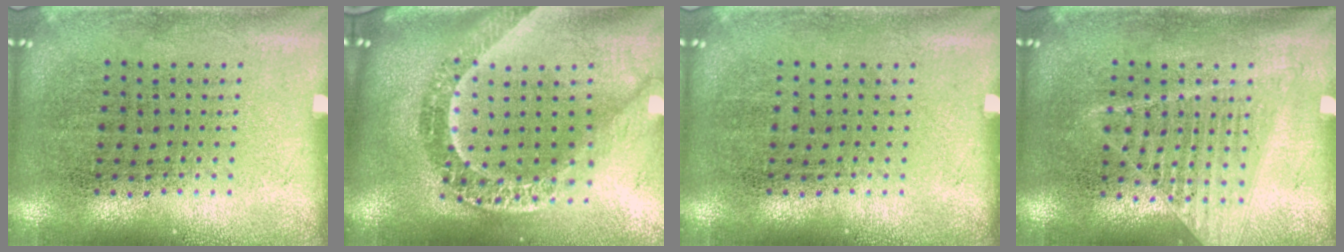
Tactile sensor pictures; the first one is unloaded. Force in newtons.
{"total": 3.0, "press": 2.4, "slide": 1.9}
{"total": 0.0}
{"total": 1.1, "press": 1.1, "slide": 0.2}